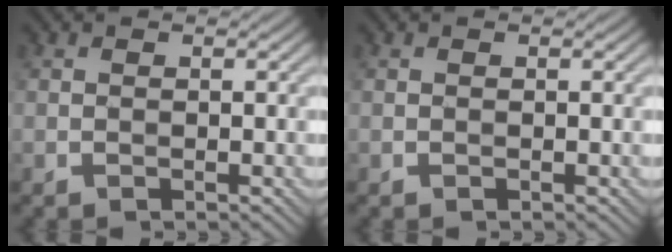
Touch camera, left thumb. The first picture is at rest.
{"total": 0.0}